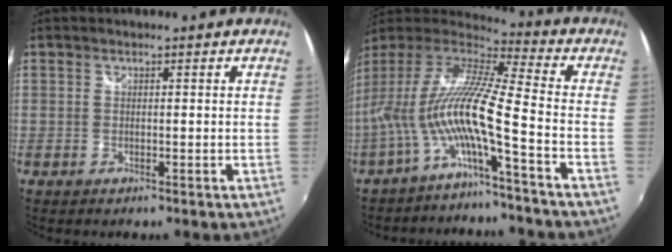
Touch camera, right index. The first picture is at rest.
{"total": 13.1, "force": [-4.9, -0.7, 12.2], "torque": [-0.205, -0.013, -0.098]}